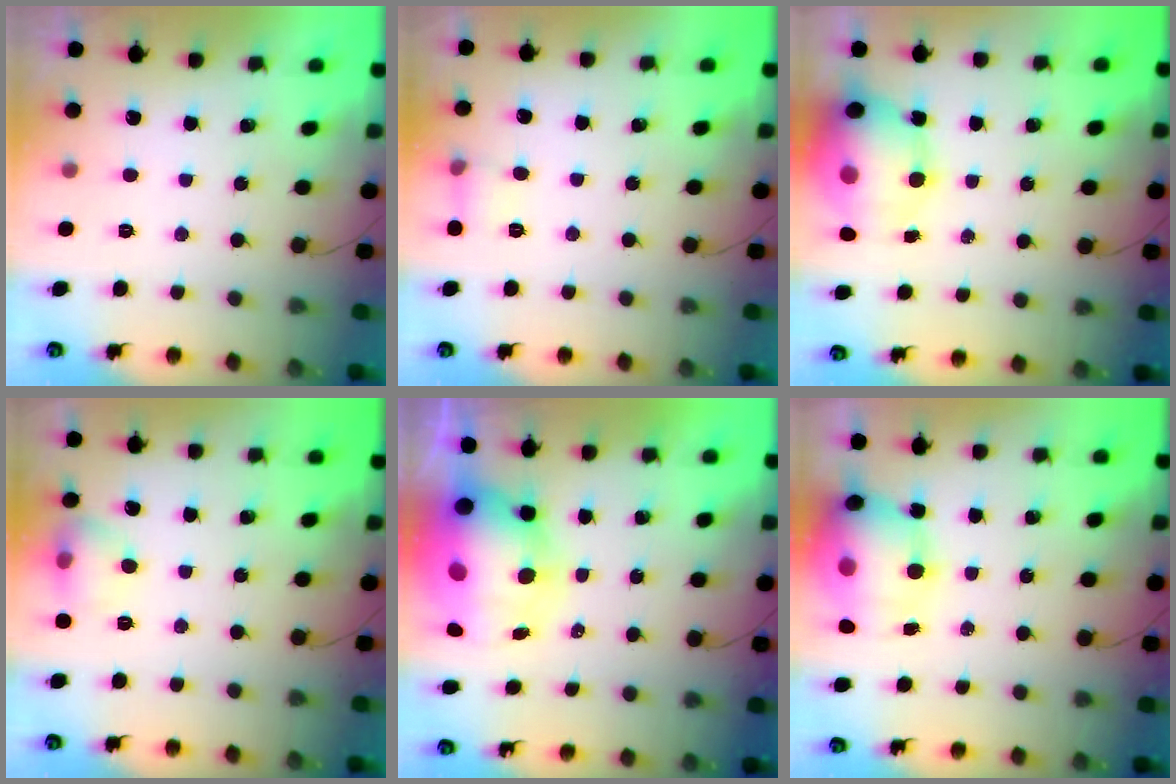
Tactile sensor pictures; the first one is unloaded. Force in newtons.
{"total": 6.0, "press": 5.6, "slide": 2.0}
{"total": 15.9, "press": 15.3, "slide": 4.4}
{"total": 7.9, "press": 7.8, "slide": 1.3}
{"total": 18.2, "press": 17.6, "slide": 4.4}
{"total": 16.9, "press": 16.4, "slide": 3.9}